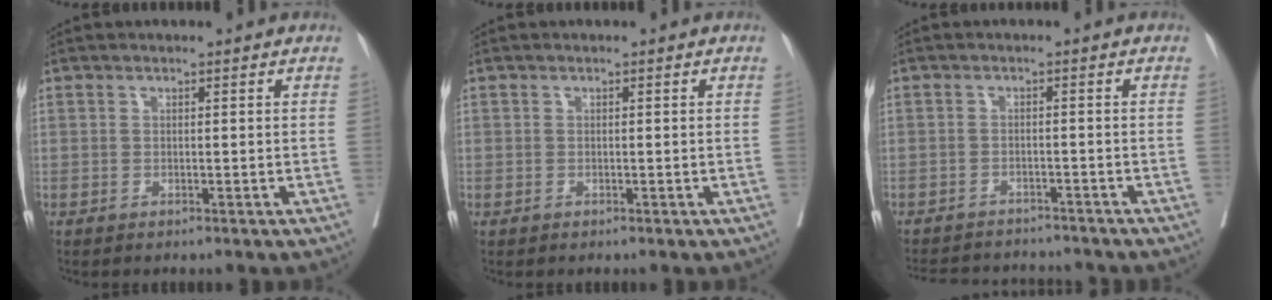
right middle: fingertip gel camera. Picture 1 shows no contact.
{"total": 0.0}
{"total": 10.5, "force": [-9.9, 2.2, 2.4], "torque": [-0.044, 0.007, -0.132]}